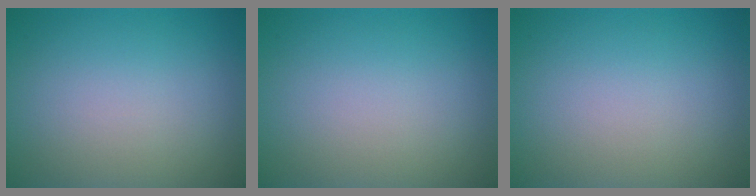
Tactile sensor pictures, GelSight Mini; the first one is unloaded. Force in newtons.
{"total": 0.0}
{"total": 0.0}